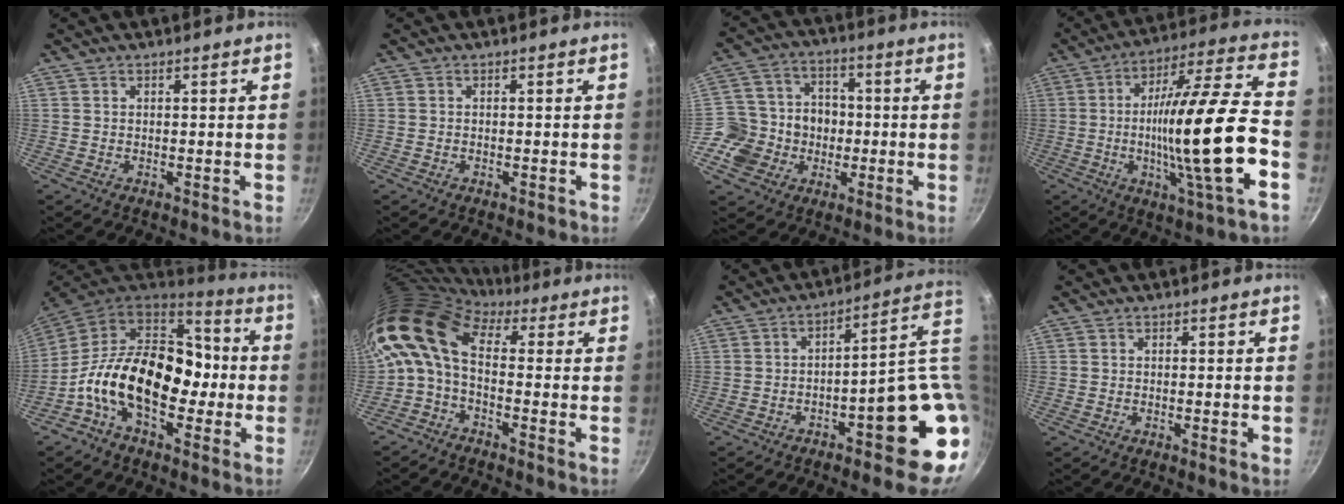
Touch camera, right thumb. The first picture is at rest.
{"total": 0.6, "force": [-0.5, 0.3, 0.3], "torque": [-0.009, 0.004, -0.006]}
{"total": 12.5, "force": [-2.3, 11.3, 4.8], "torque": [-0.056, 0.033, -0.048]}
{"total": 22.2, "force": [-4.9, 2.9, 21.4], "torque": [-0.337, 0.031, -0.082]}
{"total": 20.4, "force": [-3.3, 12.8, 15.5], "torque": [-0.216, 0.046, -0.076]}
{"total": 12.9, "force": [0.6, 7.5, 10.5], "torque": [-0.218, 0.027, -0.010]}
{"total": 17.7, "force": [-1.4, 5.6, 16.7], "torque": [-0.181, 0.013, -0.011]}
{"total": 1.0, "force": [-0.4, 0.0, 0.9], "torque": [-0.019, 0.000, -0.008]}